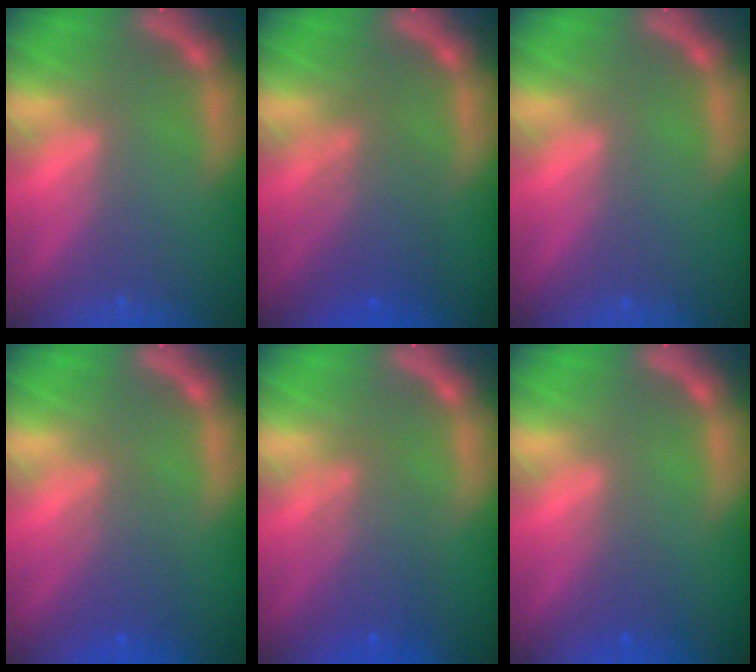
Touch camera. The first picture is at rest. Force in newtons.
{"total": 4.6}
{"total": 0.0}
{"total": 3.0}
{"total": 4.1}
{"total": 1.4}